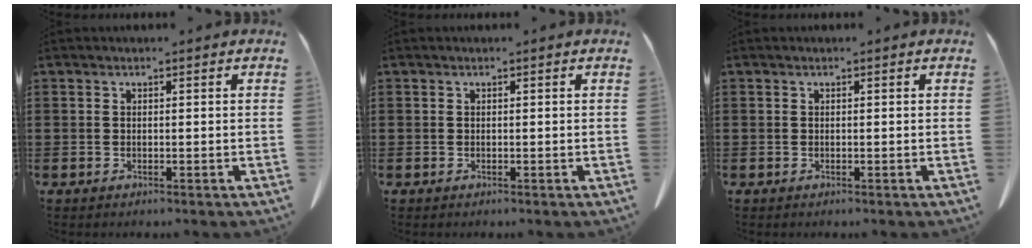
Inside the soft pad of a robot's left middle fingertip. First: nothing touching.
{"total": 0.0}
{"total": 0.0}